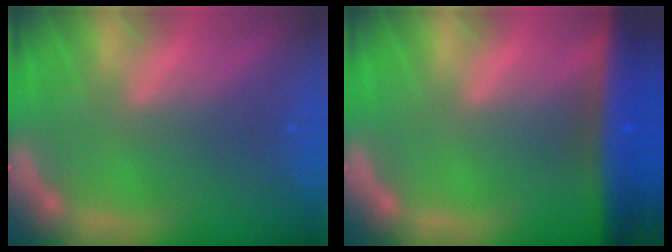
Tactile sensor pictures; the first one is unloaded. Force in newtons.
{"total": 8.5}